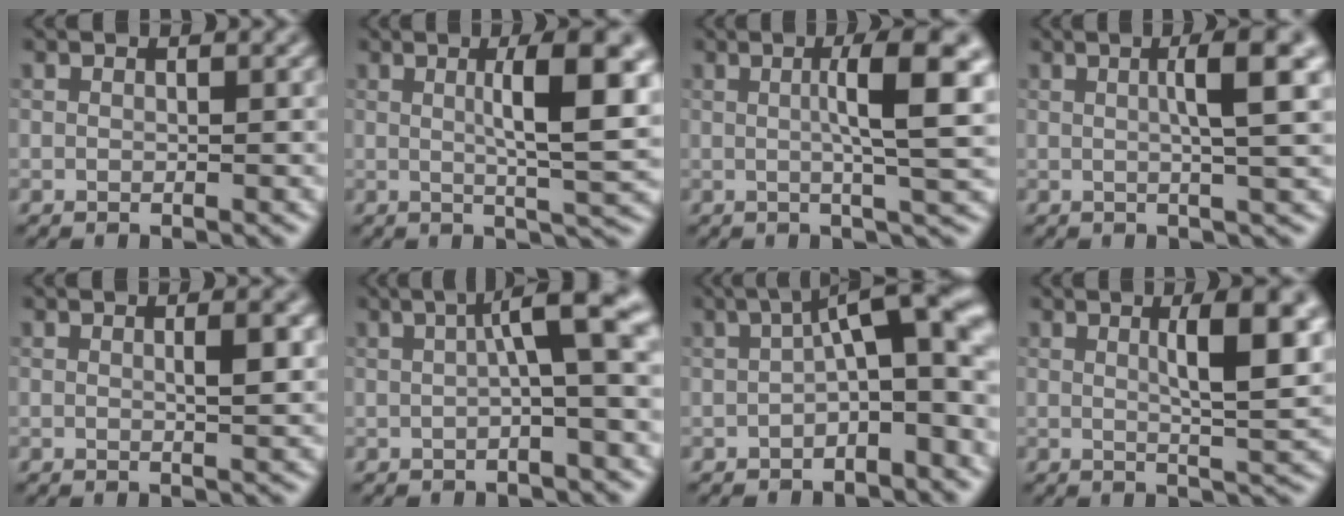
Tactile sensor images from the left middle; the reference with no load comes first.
{"total": 7.6, "force": [1.5, 1.6, 7.3], "torque": [-0.094, 0.006, 0.022]}
{"total": 6.6, "force": [1.0, 1.1, 6.4], "torque": [-0.088, 0.008, 0.012]}
{"total": 5.0, "force": [1.1, 0.7, 4.8], "torque": [-0.068, 0.012, 0.014]}
{"total": 2.1, "force": [0.4, 0.4, 2.0], "torque": [-0.027, 0.002, 0.004]}
{"total": 5.0, "force": [0.6, 0.8, 4.9], "torque": [-0.075, 0.020, 0.002]}
{"total": 6.8, "force": [-0.6, 2.3, 6.4], "torque": [-0.082, 0.023, -0.024]}
{"total": 6.8, "force": [1.7, 1.7, 6.4], "torque": [-0.078, 0.004, 0.026]}